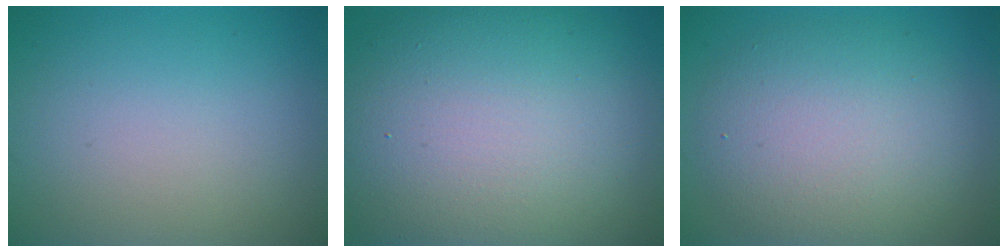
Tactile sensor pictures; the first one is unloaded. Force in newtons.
{"total": 15.5, "press": 15.5, "slide": 1.0}
{"total": 7.2, "press": 7.1, "slide": 0.5}